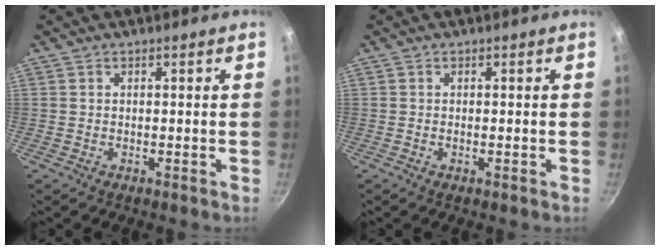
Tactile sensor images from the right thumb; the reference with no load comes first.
{"total": 0.6, "force": [-0.2, 0.0, 0.5], "torque": [-0.010, 0.000, -0.007]}